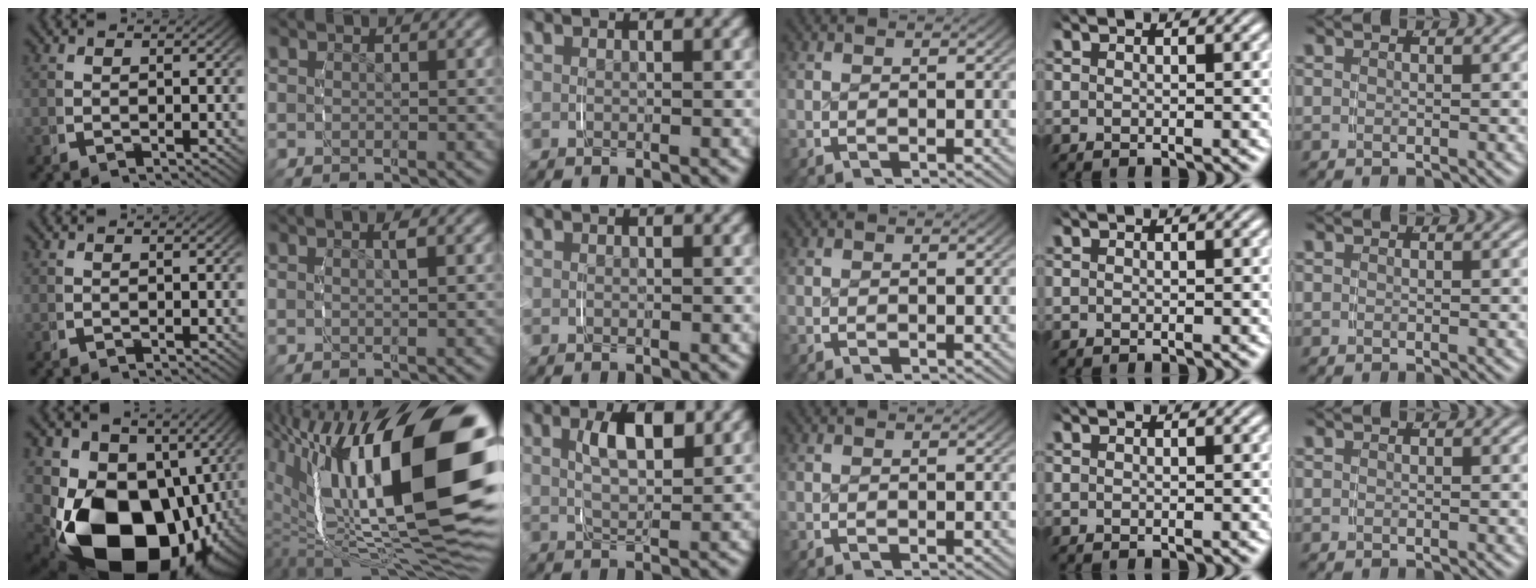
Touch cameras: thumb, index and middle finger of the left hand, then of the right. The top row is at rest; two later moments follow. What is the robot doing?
{"motion": "grasp_and_lifting", "object": "key"}